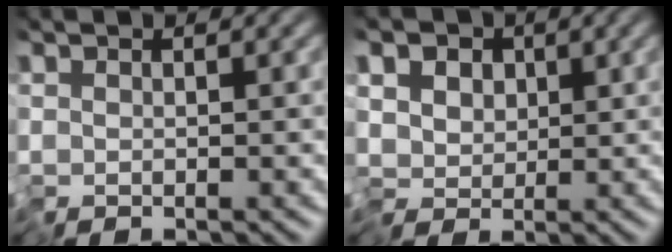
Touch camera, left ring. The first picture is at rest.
{"total": 4.4, "force": [-0.2, 3.4, 2.8], "torque": [-0.040, 0.014, -0.018]}